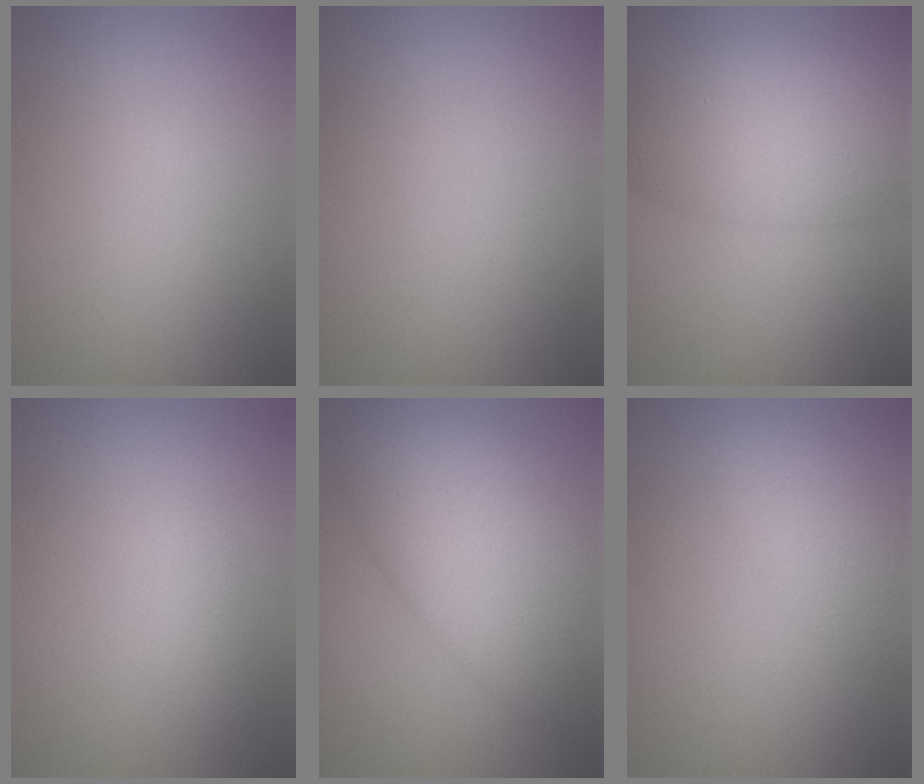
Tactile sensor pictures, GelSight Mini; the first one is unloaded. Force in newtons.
{"total": 0.0}
{"total": 6.8, "press": 6.8, "slide": 0.4}
{"total": 2.0, "press": 2.0, "slide": 0.0}
{"total": 10.3, "press": 10.3, "slide": 0.4}
{"total": 3.2, "press": 3.2, "slide": 0.1}